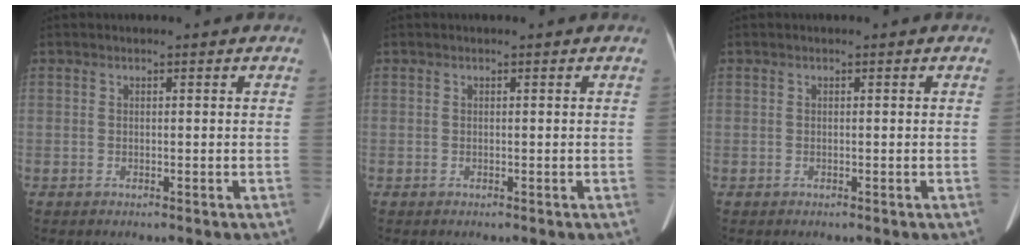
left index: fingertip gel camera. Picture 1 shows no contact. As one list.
[{"total": 0.0}, {"total": 0.0}]